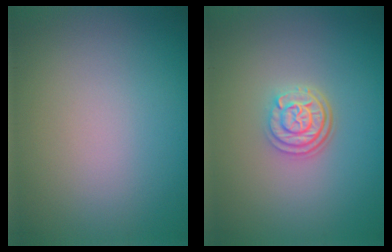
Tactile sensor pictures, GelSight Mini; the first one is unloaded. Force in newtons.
{"total": 3.2, "press": 2.5, "slide": 2.0}